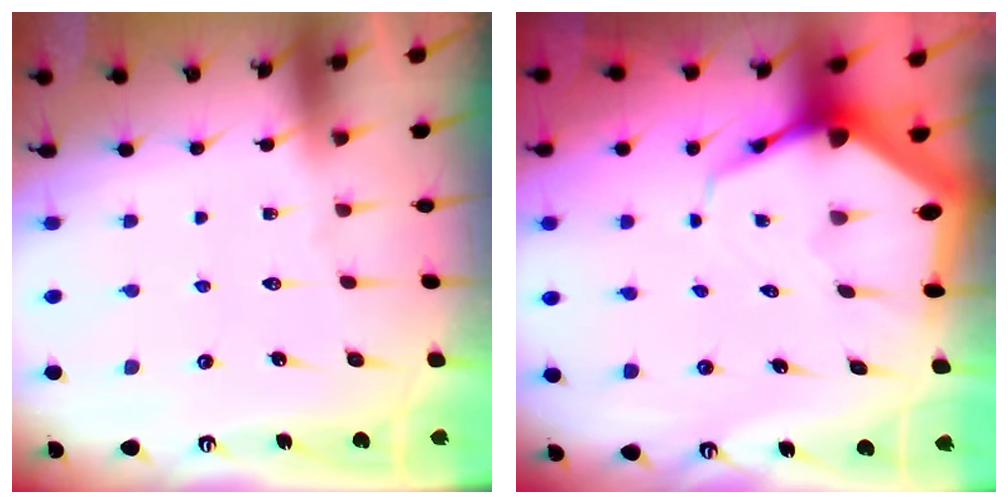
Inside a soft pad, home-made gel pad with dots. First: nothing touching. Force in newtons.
{"total": 6.7, "press": 6.7, "slide": 0.6}